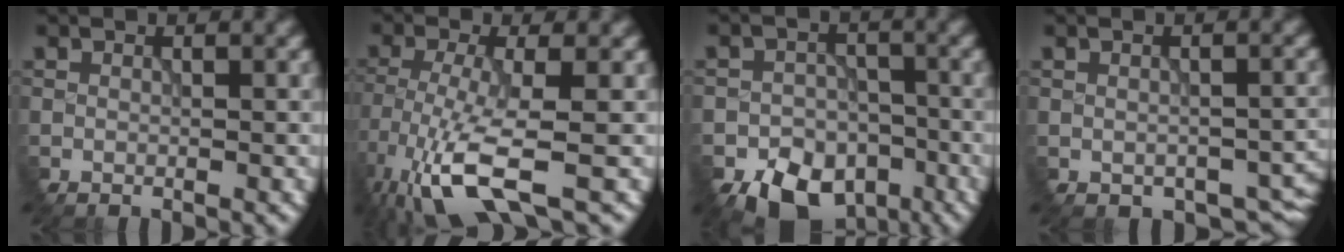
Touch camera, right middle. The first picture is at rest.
{"total": 7.4, "force": [-4.4, 1.4, 5.7], "torque": [-0.126, -0.013, -0.089]}
{"total": 8.1, "force": [-5.6, 5.0, 3.0], "torque": [-0.038, -0.021, -0.084]}
{"total": 5.2, "force": [-2.1, 3.4, 3.3], "torque": [-0.049, -0.034, -0.014]}